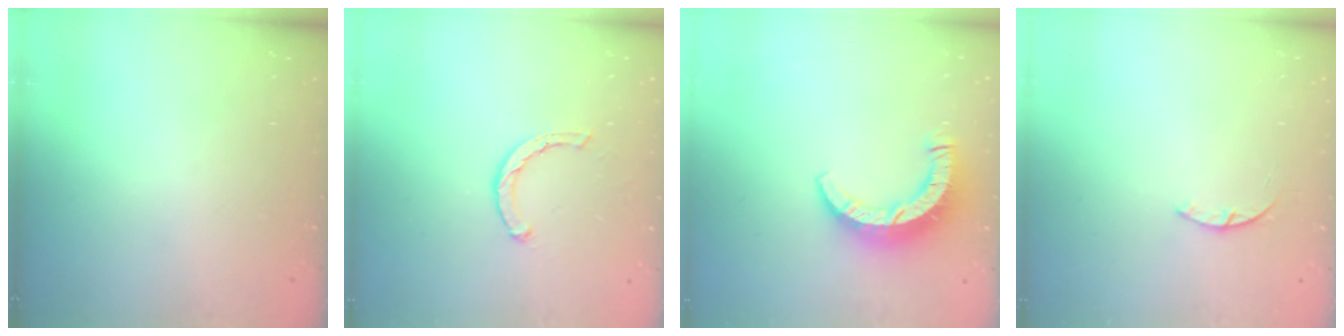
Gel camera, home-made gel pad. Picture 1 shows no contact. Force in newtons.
{"total": 2.1, "press": 2.1, "slide": 0.1}
{"total": 9.4, "press": 9.3, "slide": 0.9}
{"total": 1.4, "press": 1.4, "slide": 0.3}